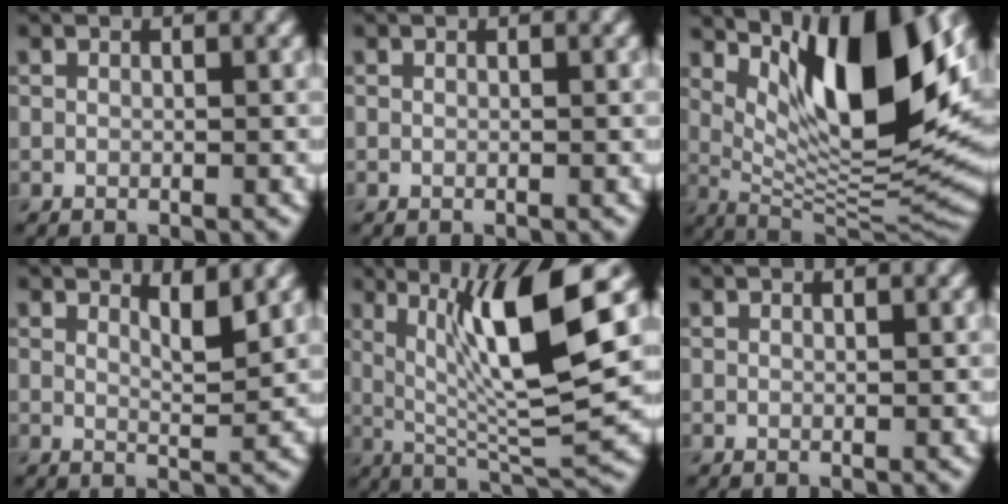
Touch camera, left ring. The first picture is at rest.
{"total": 0.0}
{"total": 12.7, "force": [4.6, 3.8, 11.2], "torque": [-0.169, -0.011, 0.087]}
{"total": 2.2, "force": [1.4, 0.4, 1.6], "torque": [-0.020, -0.006, 0.023]}
{"total": 10.2, "force": [2.8, 1.9, 9.6], "torque": [-0.154, -0.011, 0.056]}
{"total": 0.0}